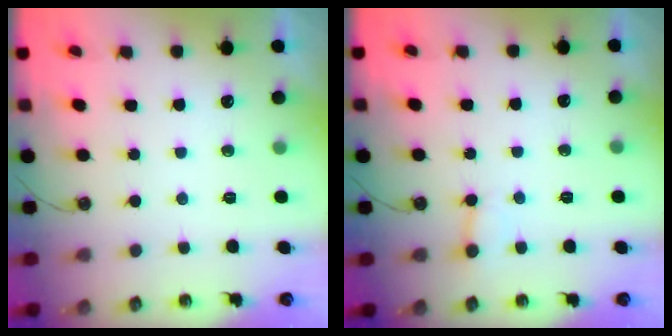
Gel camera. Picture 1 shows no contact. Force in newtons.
{"total": 4.6, "press": 4.6, "slide": 0.4}